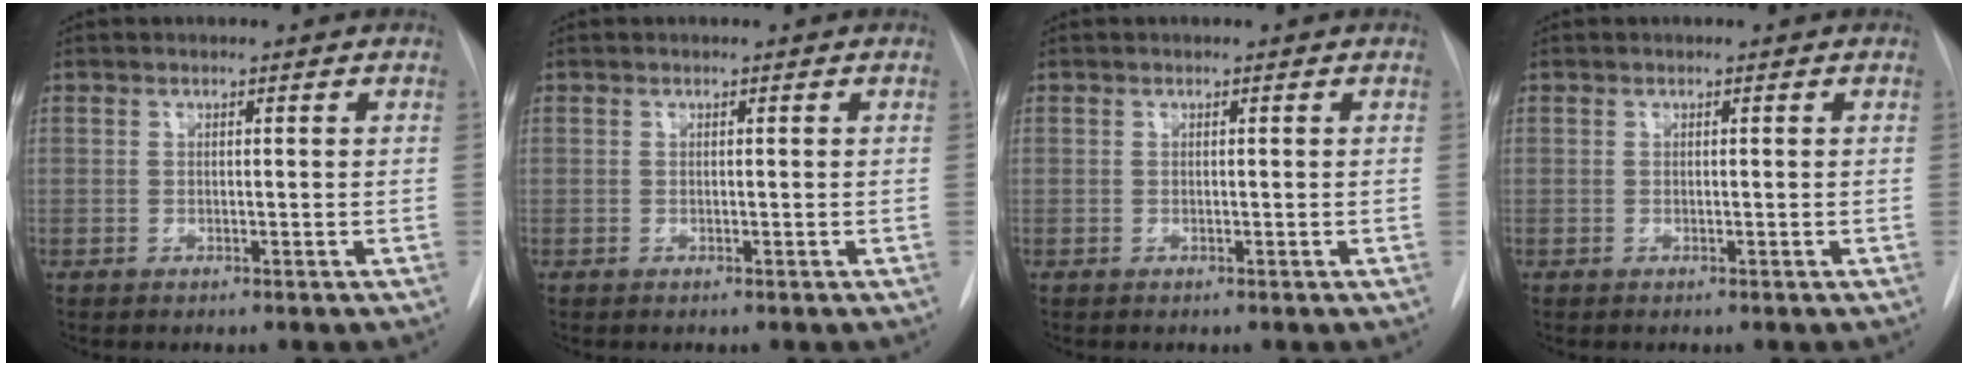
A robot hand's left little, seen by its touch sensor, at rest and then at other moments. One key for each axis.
{"total": 0.0}
{"total": 0.0}
{"total": 0.0}